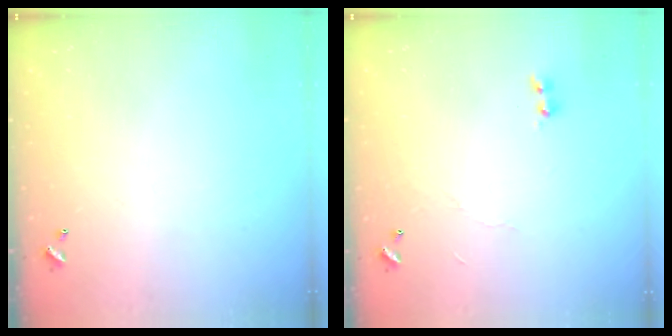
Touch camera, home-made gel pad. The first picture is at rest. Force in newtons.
{"total": 5.4, "press": 5.4, "slide": 0.3}